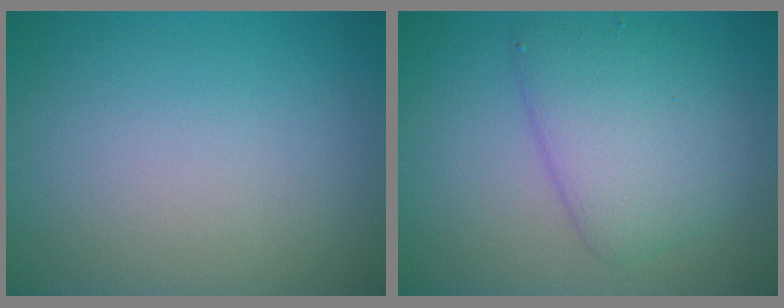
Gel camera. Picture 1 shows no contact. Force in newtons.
{"total": 5.0, "press": 5.0, "slide": 0.1}